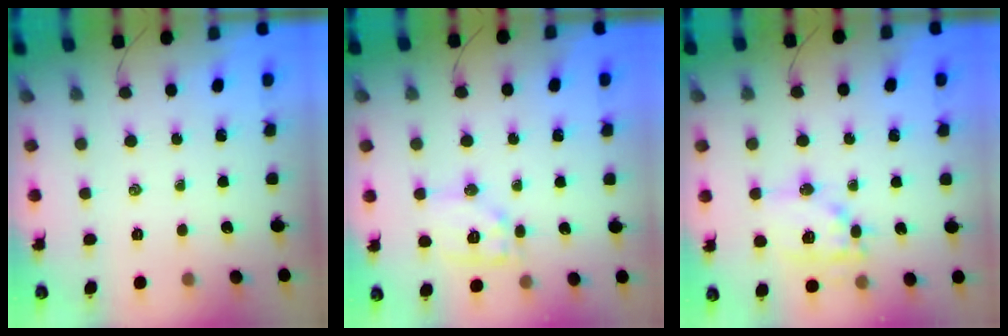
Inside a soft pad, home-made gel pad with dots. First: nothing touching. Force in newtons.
{"total": 10.4, "press": 10.4, "slide": 0.5}
{"total": 13.3, "press": 13.2, "slide": 1.7}